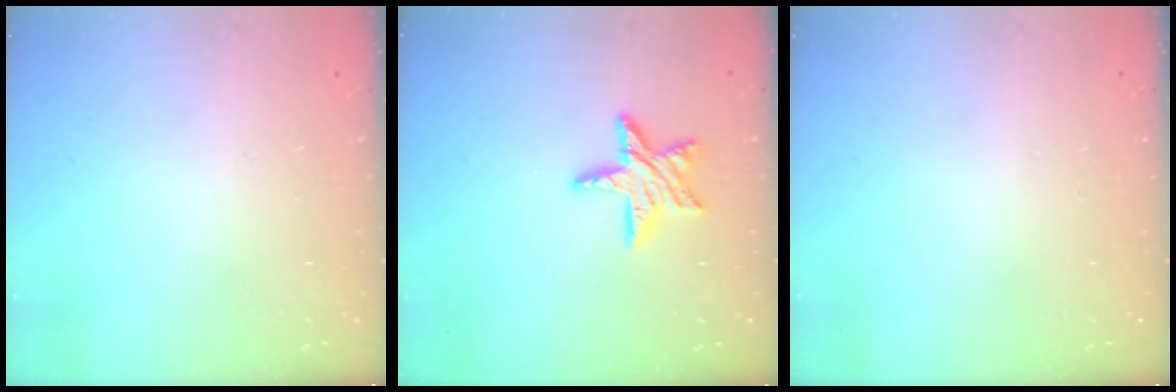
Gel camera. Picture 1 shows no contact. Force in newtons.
{"total": 11.2, "press": 11.2, "slide": 1.0}
{"total": 0.0}